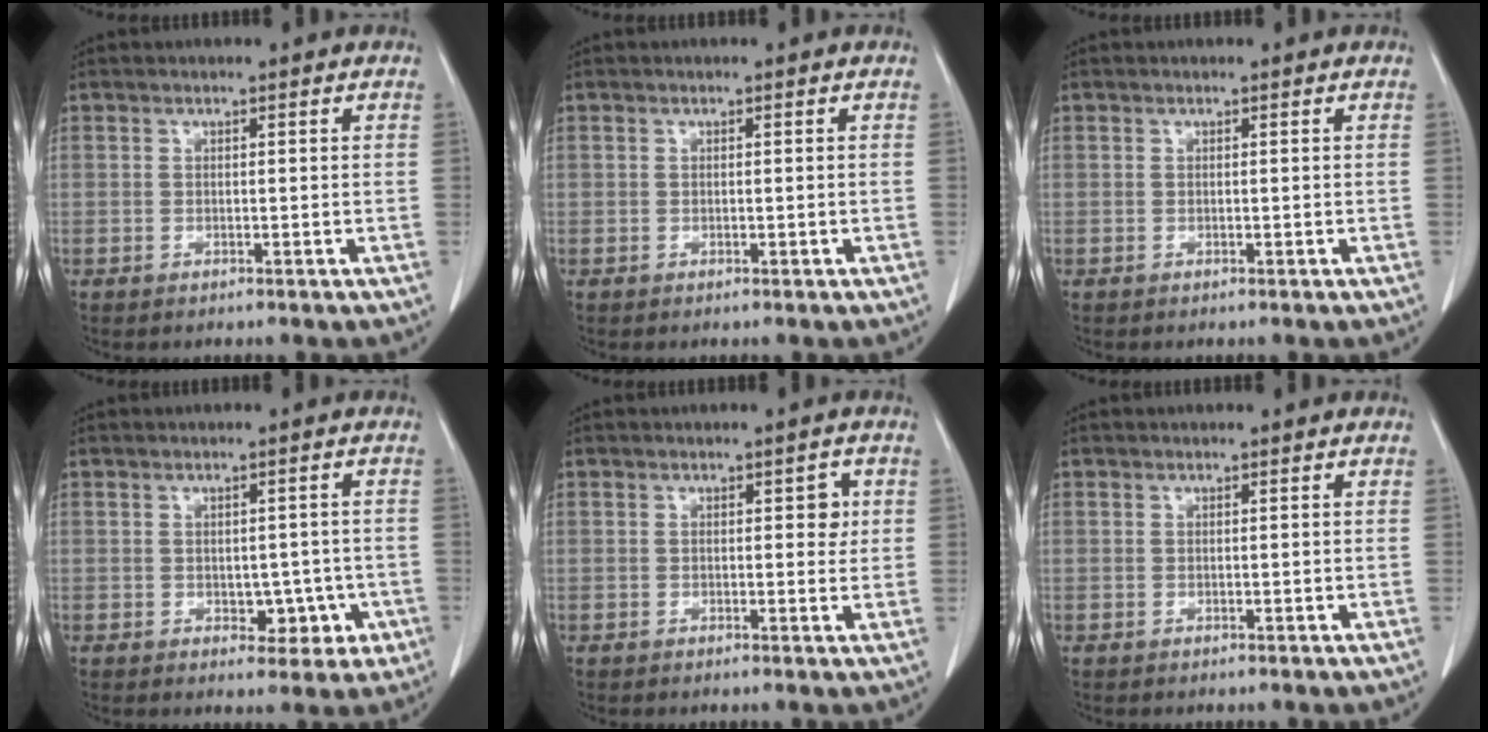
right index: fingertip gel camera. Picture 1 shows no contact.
{"total": 0.0}
{"total": 0.0}
{"total": 4.6, "force": [-1.3, 3.3, 2.9], "torque": [-0.019, 0.012, -0.006]}
{"total": 2.4, "force": [0.5, 1.3, 1.9], "torque": [-0.021, 0.010, 0.006]}
{"total": 0.0}